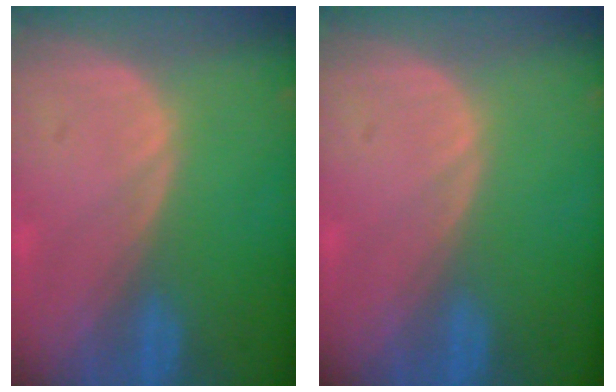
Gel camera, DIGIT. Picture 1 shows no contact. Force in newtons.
{"total": 0.0}